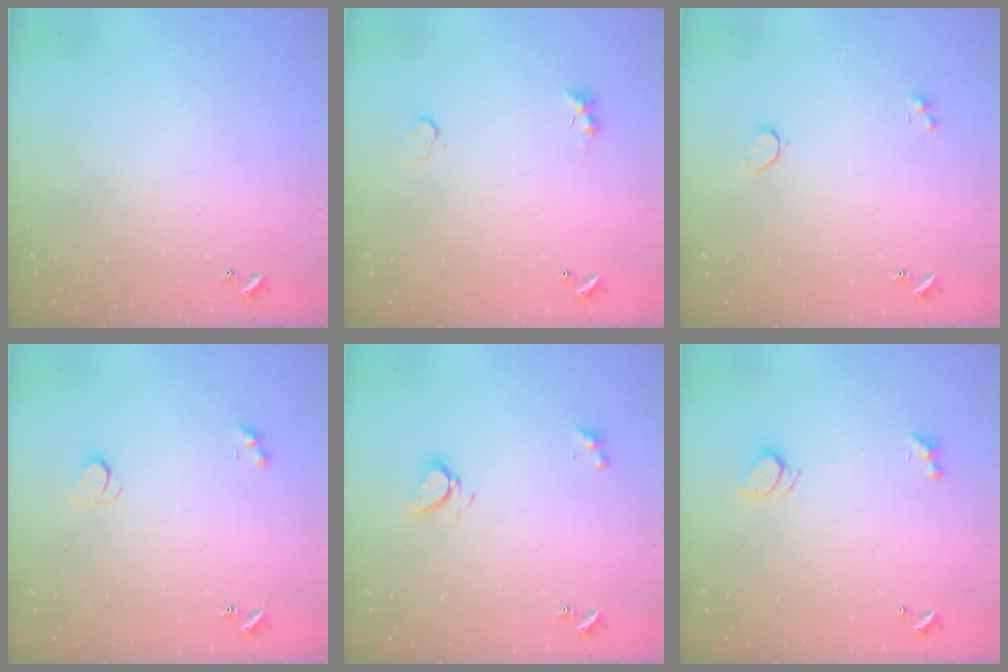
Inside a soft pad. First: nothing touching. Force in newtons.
{"total": 1.9, "press": 1.8, "slide": 0.5}
{"total": 2.6, "press": 2.5, "slide": 0.6}
{"total": 2.0, "press": 1.9, "slide": 0.5}
{"total": 5.1, "press": 5.1, "slide": 0.5}
{"total": 2.5, "press": 2.4, "slide": 0.7}